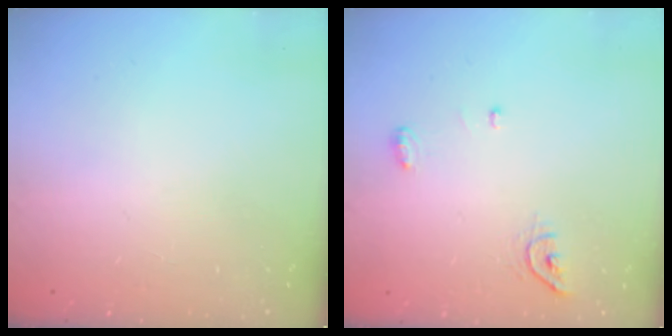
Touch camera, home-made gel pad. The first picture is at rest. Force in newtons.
{"total": 5.2, "press": 5.2, "slide": 0.1}